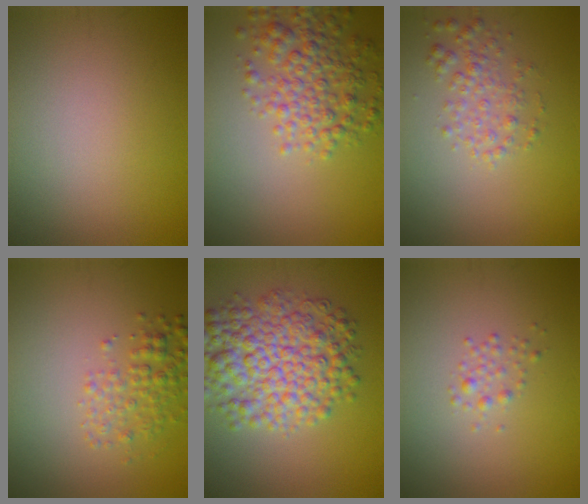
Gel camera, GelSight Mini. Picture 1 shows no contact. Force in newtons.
{"total": 4.9, "press": 4.9, "slide": 0.2}
{"total": 2.2, "press": 2.2, "slide": 0.0}
{"total": 2.6, "press": 2.6, "slide": 0.1}
{"total": 8.0, "press": 8.0, "slide": 0.1}
{"total": 1.2, "press": 1.2, "slide": 0.0}